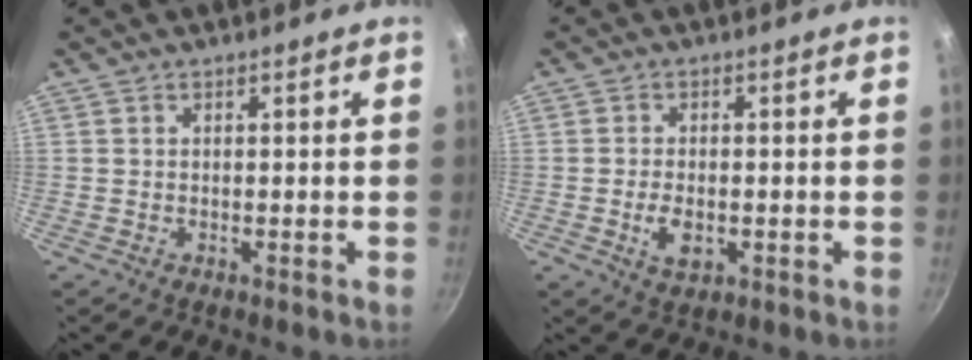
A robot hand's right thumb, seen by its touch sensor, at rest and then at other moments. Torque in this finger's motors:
{"motor_torque": [-0.47, 0.02, 0.04, 0.35, -0.03]}